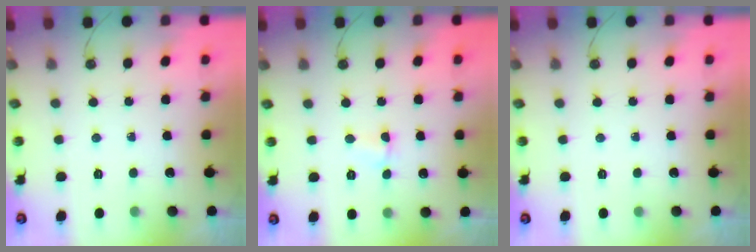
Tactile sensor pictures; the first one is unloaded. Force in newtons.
{"total": 2.7, "press": 2.6, "slide": 0.7}
{"total": 0.0}